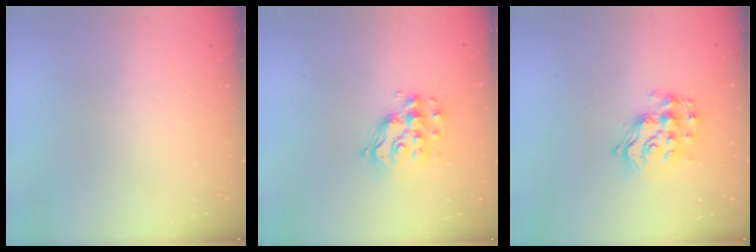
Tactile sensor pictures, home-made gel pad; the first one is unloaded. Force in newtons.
{"total": 12.2, "press": 12.2, "slide": 0.8}
{"total": 13.6, "press": 13.6, "slide": 1.0}